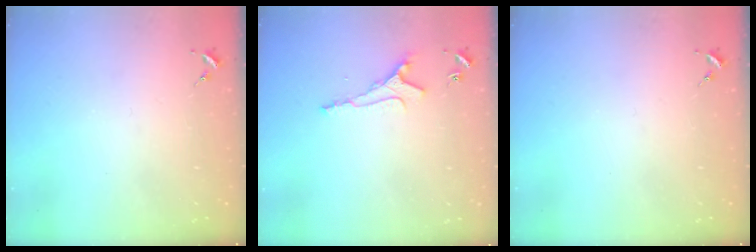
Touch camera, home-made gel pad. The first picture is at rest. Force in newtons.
{"total": 6.0, "press": 6.0, "slide": 0.9}
{"total": 0.0}